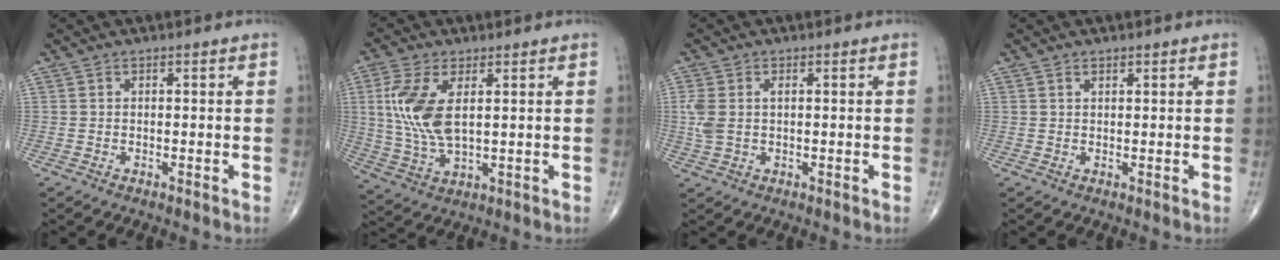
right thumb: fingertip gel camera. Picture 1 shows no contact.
{"total": 10.8, "force": [2.3, 5.0, 9.3], "torque": [-0.213, -0.013, 0.052]}
{"total": 4.4, "force": [0.5, 2.6, 3.5], "torque": [-0.107, 0.014, 0.013]}
{"total": 0.8, "force": [0.6, 0.4, 0.4], "torque": [-0.005, -0.004, 0.009]}